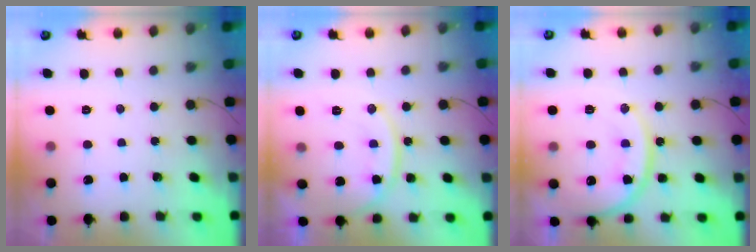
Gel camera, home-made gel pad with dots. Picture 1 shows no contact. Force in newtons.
{"total": 13.2, "press": 13.2, "slide": 0.5}
{"total": 15.7, "press": 15.7, "slide": 1.4}